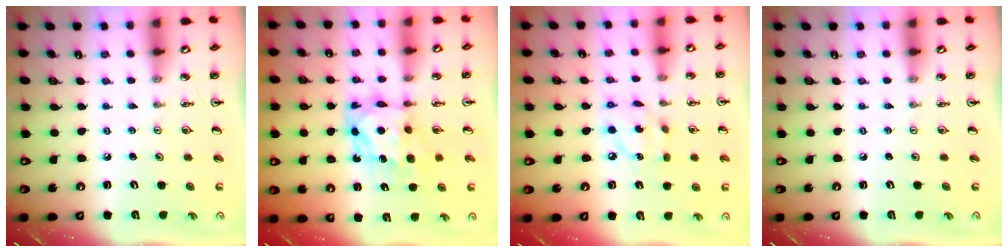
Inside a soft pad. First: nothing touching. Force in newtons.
{"total": 7.0, "press": 7.0, "slide": 0.8}
{"total": 8.8, "press": 8.8, "slide": 0.4}
{"total": 0.0}